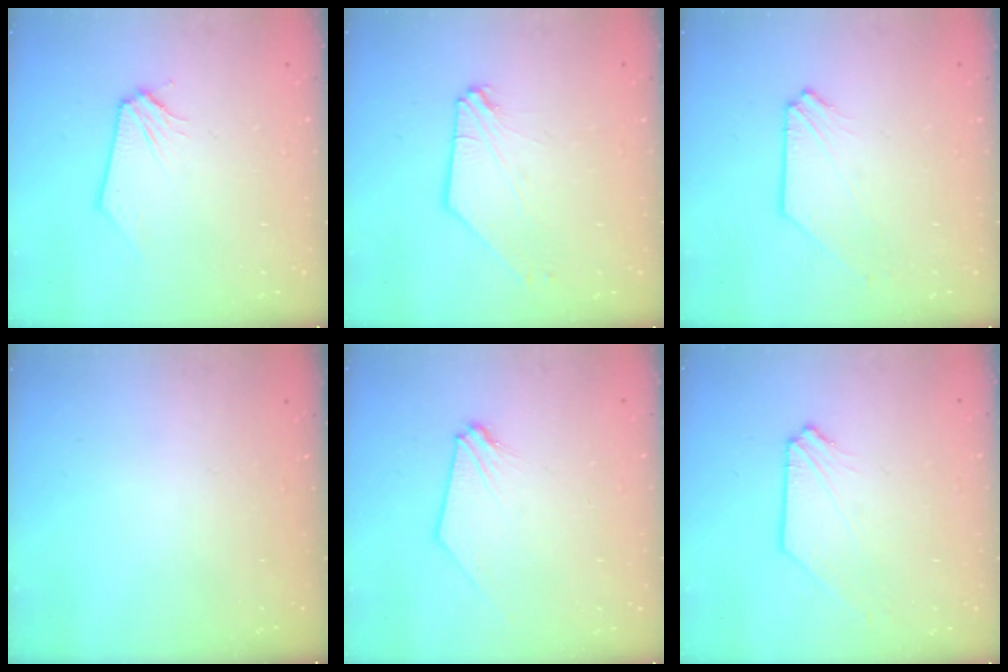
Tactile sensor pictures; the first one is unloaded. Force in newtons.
{"total": 2.6, "press": 2.6, "slide": 0.5}
{"total": 1.2, "press": 1.2, "slide": 0.2}
{"total": 0.0}
{"total": 0.0}
{"total": 1.4, "press": 1.4, "slide": 0.2}